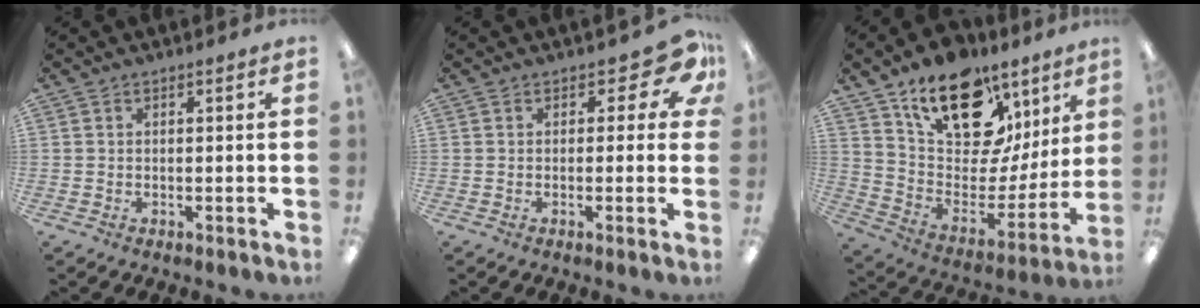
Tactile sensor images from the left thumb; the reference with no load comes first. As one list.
[{"total": 6.6, "force": [3.2, 3.5, 4.5], "torque": [-0.050, -0.014, 0.054]}, {"total": 21.2, "force": [14.1, 11.2, 11.3], "torque": [-0.176, -0.090, 0.251]}]